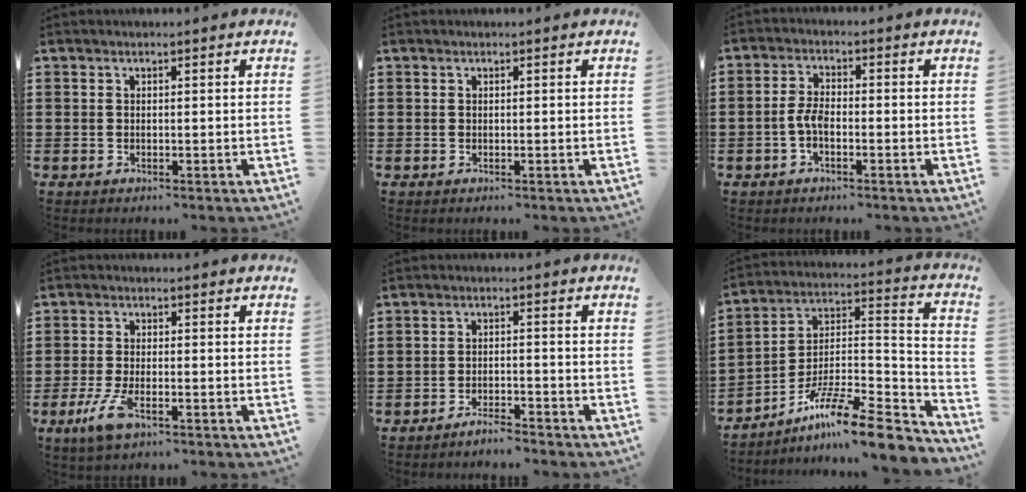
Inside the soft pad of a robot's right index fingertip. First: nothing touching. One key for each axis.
{"total": 0.0}
{"total": 3.6, "fx": -1.2, "fy": 1.4, "fz": 3.1, "tx": -0.078, "ty": -0.004, "tz": -0.028}
{"total": 5.0, "fx": -2.4, "fy": 1.4, "fz": 4.1, "tx": -0.100, "ty": -0.016, "tz": -0.048}
{"total": 2.8, "fx": -2.7, "fy": 0.0, "fz": 0.5, "tx": -0.012, "ty": 0.002, "tz": -0.055}
{"total": 12.7, "fx": -9.4, "fy": 1.8, "fz": 8.5, "tx": -0.148, "ty": 0.009, "tz": -0.175}